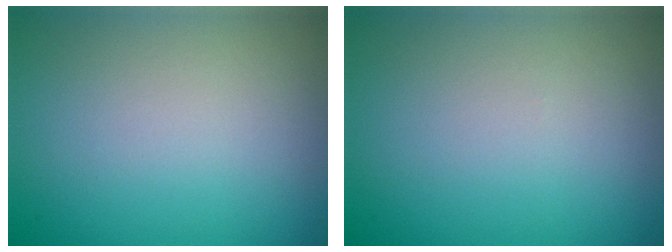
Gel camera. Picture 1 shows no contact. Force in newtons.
{"total": 0.0}